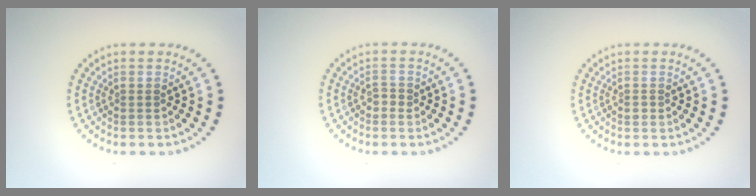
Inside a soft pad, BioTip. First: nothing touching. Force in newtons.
{"total": 0.9, "press": 0.9, "slide": 0.3}
{"total": 0.6, "press": 0.5, "slide": 0.3}